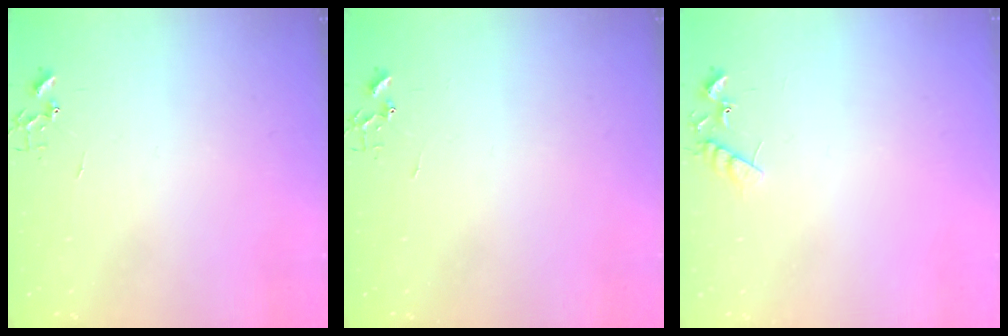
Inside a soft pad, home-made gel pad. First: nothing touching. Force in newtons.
{"total": 0.0}
{"total": 8.0, "press": 8.0, "slide": 0.4}